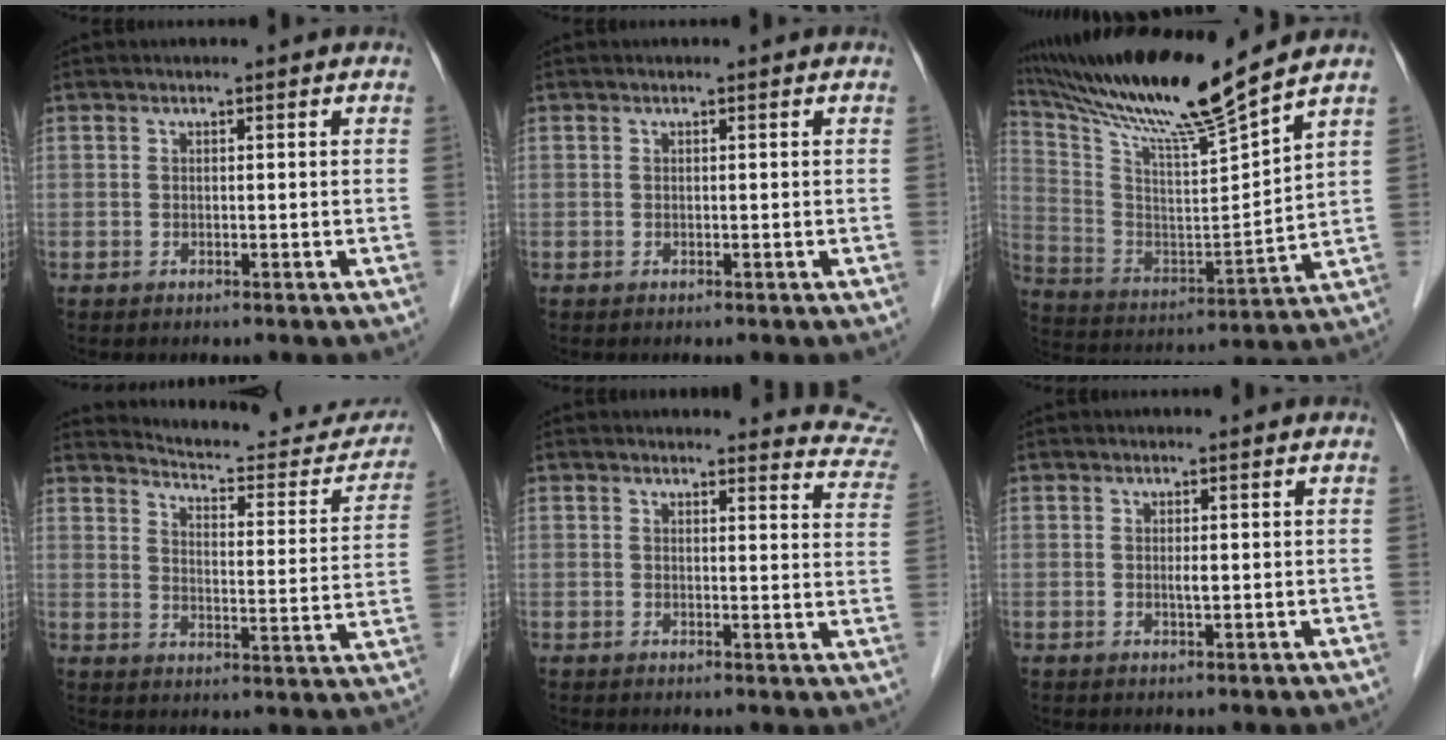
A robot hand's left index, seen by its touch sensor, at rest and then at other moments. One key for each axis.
{"total": 0.0}
{"total": 17.4, "fx": 14.6, "fy": -1.7, "fz": 9.2, "tx": -0.176, "ty": -0.019, "tz": 0.261}
{"total": 19.2, "fx": 18.3, "fy": 3.9, "fz": 4.3, "tx": -0.040, "ty": -0.055, "tz": 0.214}
{"total": 11.5, "fx": 11.4, "fy": 1.5, "fz": 0.6, "tx": 0.036, "ty": -0.061, "tz": 0.083}
{"total": 0.9, "fx": 0.2, "fy": 0.1, "fz": 0.8, "tx": -0.020, "ty": 0.000, "tz": 0.002}